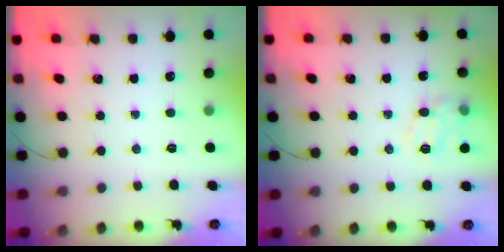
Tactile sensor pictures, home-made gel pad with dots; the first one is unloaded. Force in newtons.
{"total": 11.3, "press": 11.3, "slide": 0.8}